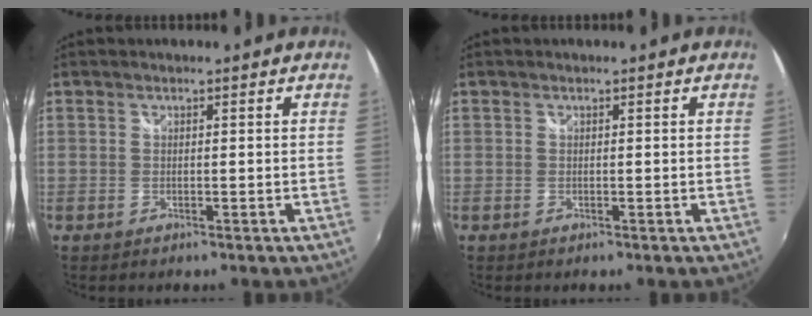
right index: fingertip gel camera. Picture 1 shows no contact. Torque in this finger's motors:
{"motor_torque": [0.37, 0.41, 0.00, 0.00]}